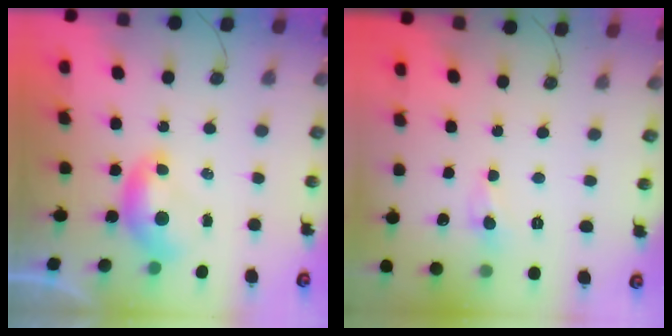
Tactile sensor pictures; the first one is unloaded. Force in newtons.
{"total": 0.0}